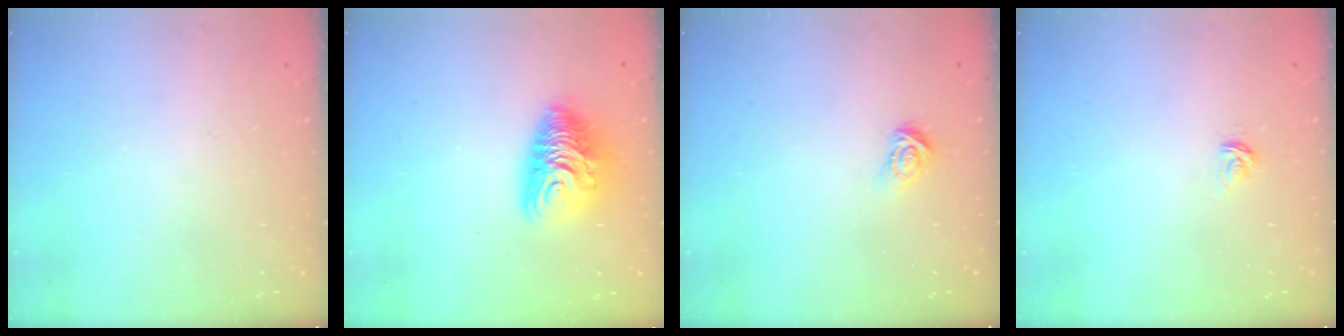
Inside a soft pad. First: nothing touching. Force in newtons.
{"total": 11.5, "press": 11.4, "slide": 1.2}
{"total": 3.3, "press": 3.3, "slide": 0.4}
{"total": 2.9, "press": 2.9, "slide": 0.4}